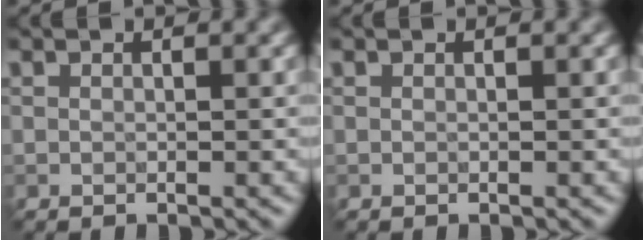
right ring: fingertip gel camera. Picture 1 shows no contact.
{"total": 0.0}